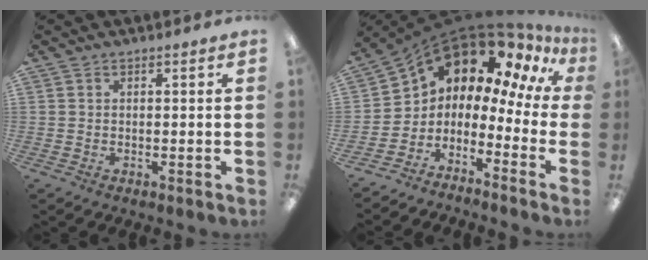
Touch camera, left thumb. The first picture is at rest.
{"total": 9.9, "force": [8.1, 4.5, 3.5], "torque": [-0.065, -0.084, 0.131]}